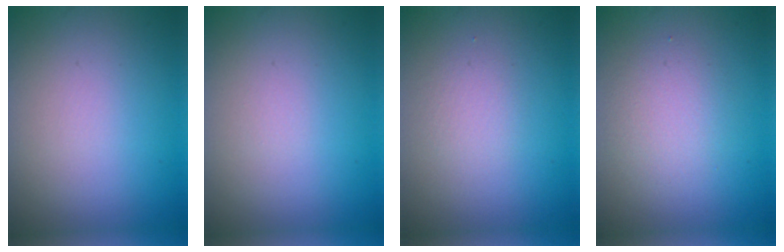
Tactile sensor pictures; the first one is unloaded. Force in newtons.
{"total": 0.0}
{"total": 1.2, "press": 1.2, "slide": 0.0}
{"total": 2.4, "press": 2.4, "slide": 0.0}